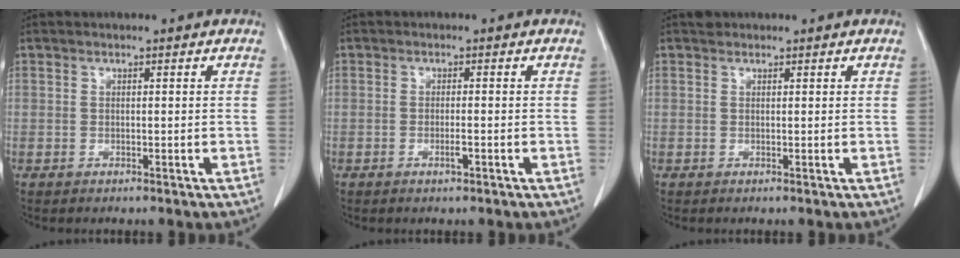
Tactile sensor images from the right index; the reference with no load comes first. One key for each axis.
{"total": 1.4, "fx": -0.6, "fy": 0.2, "fz": 1.3, "tx": -0.025, "ty": -0.002, "tz": -0.011}
{"total": 0.7, "fx": 0.6, "fy": 0.4, "fz": 0.0, "tx": -0.004, "ty": 0.007, "tz": 0.009}